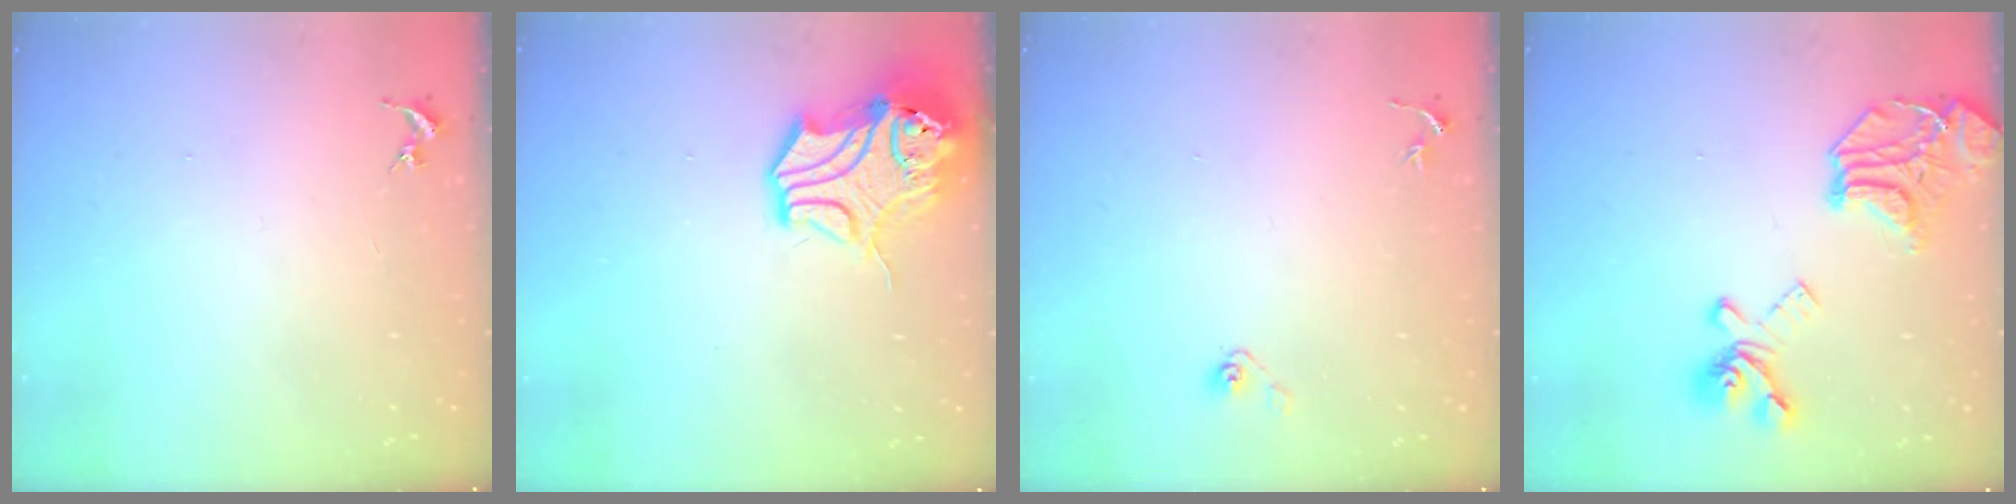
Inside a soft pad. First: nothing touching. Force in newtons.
{"total": 14.2, "press": 14.1, "slide": 1.9}
{"total": 3.9, "press": 3.3, "slide": 2.0}
{"total": 21.1, "press": 21.0, "slide": 2.3}